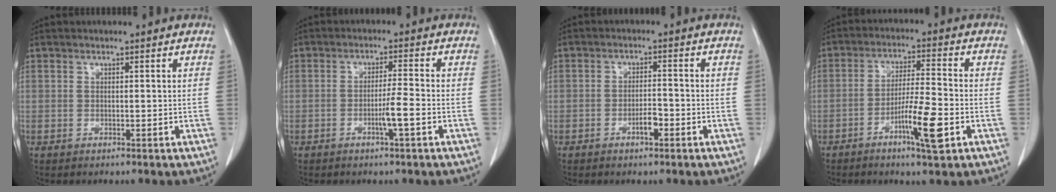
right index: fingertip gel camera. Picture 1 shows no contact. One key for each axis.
{"total": 3.8, "fx": -1.4, "fy": -0.3, "fz": 3.5, "tx": -0.061, "ty": -0.005, "tz": -0.026}
{"total": 2.7, "fx": -1.3, "fy": 0.8, "fz": 2.2, "tx": -0.038, "ty": 0.001, "tz": -0.022}
{"total": 8.2, "fx": -3.6, "fy": 0.3, "fz": 7.4, "tx": -0.135, "ty": -0.007, "tz": -0.060}